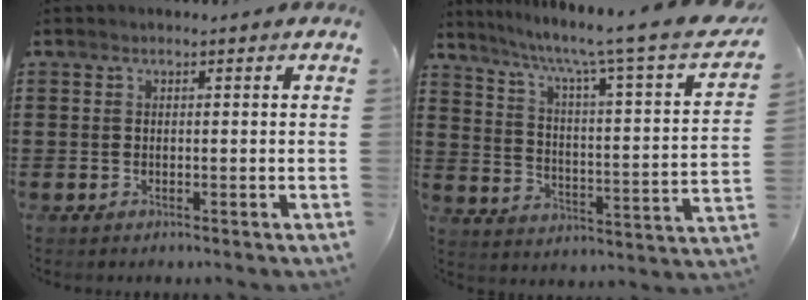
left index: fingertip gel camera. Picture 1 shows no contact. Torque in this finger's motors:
{"motor_torque": [2.14, 0.00, 0.49, 0.21]}